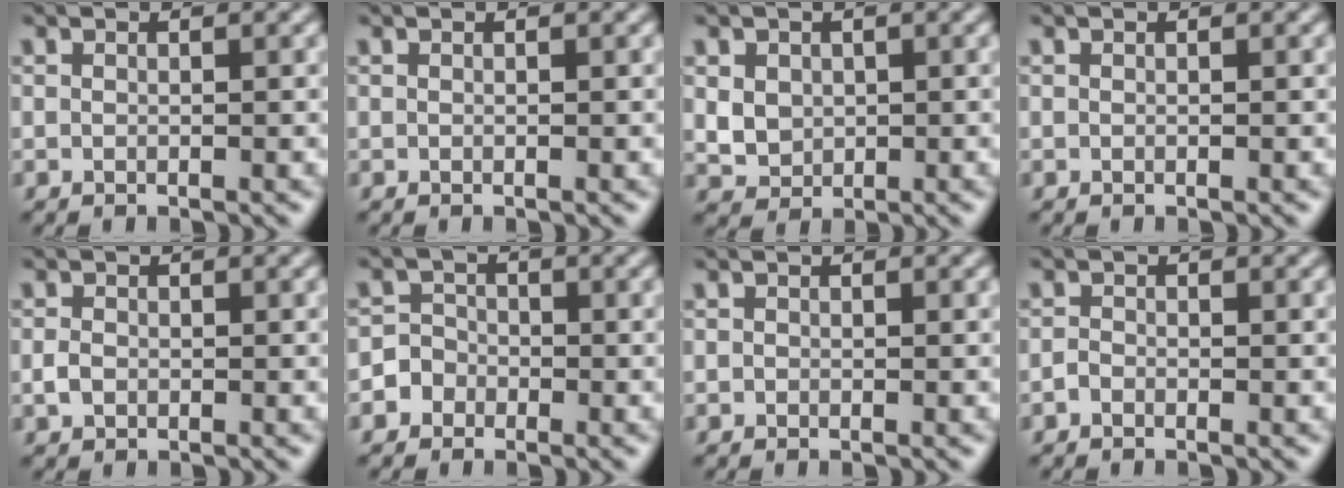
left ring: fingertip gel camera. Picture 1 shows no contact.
{"total": 0.0}
{"total": 2.9, "force": [0.7, 2.4, 1.4], "torque": [-0.036, 0.000, 0.022]}
{"total": 0.0}
{"total": 1.2, "force": [-0.3, 0.9, 0.7], "torque": [-0.013, -0.001, -0.008]}
{"total": 3.2, "force": [-1.7, 2.6, 0.3], "torque": [0.025, 0.005, -0.040]}
{"total": 0.0}
{"total": 0.7, "force": [-0.5, 0.5, 0.3], "torque": [-0.004, 0.000, -0.013]}